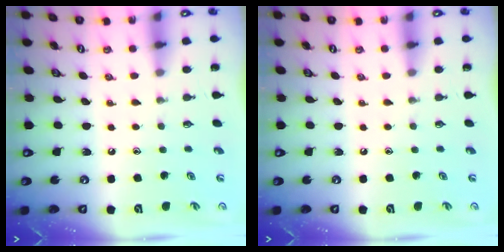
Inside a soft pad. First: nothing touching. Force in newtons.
{"total": 0.0}